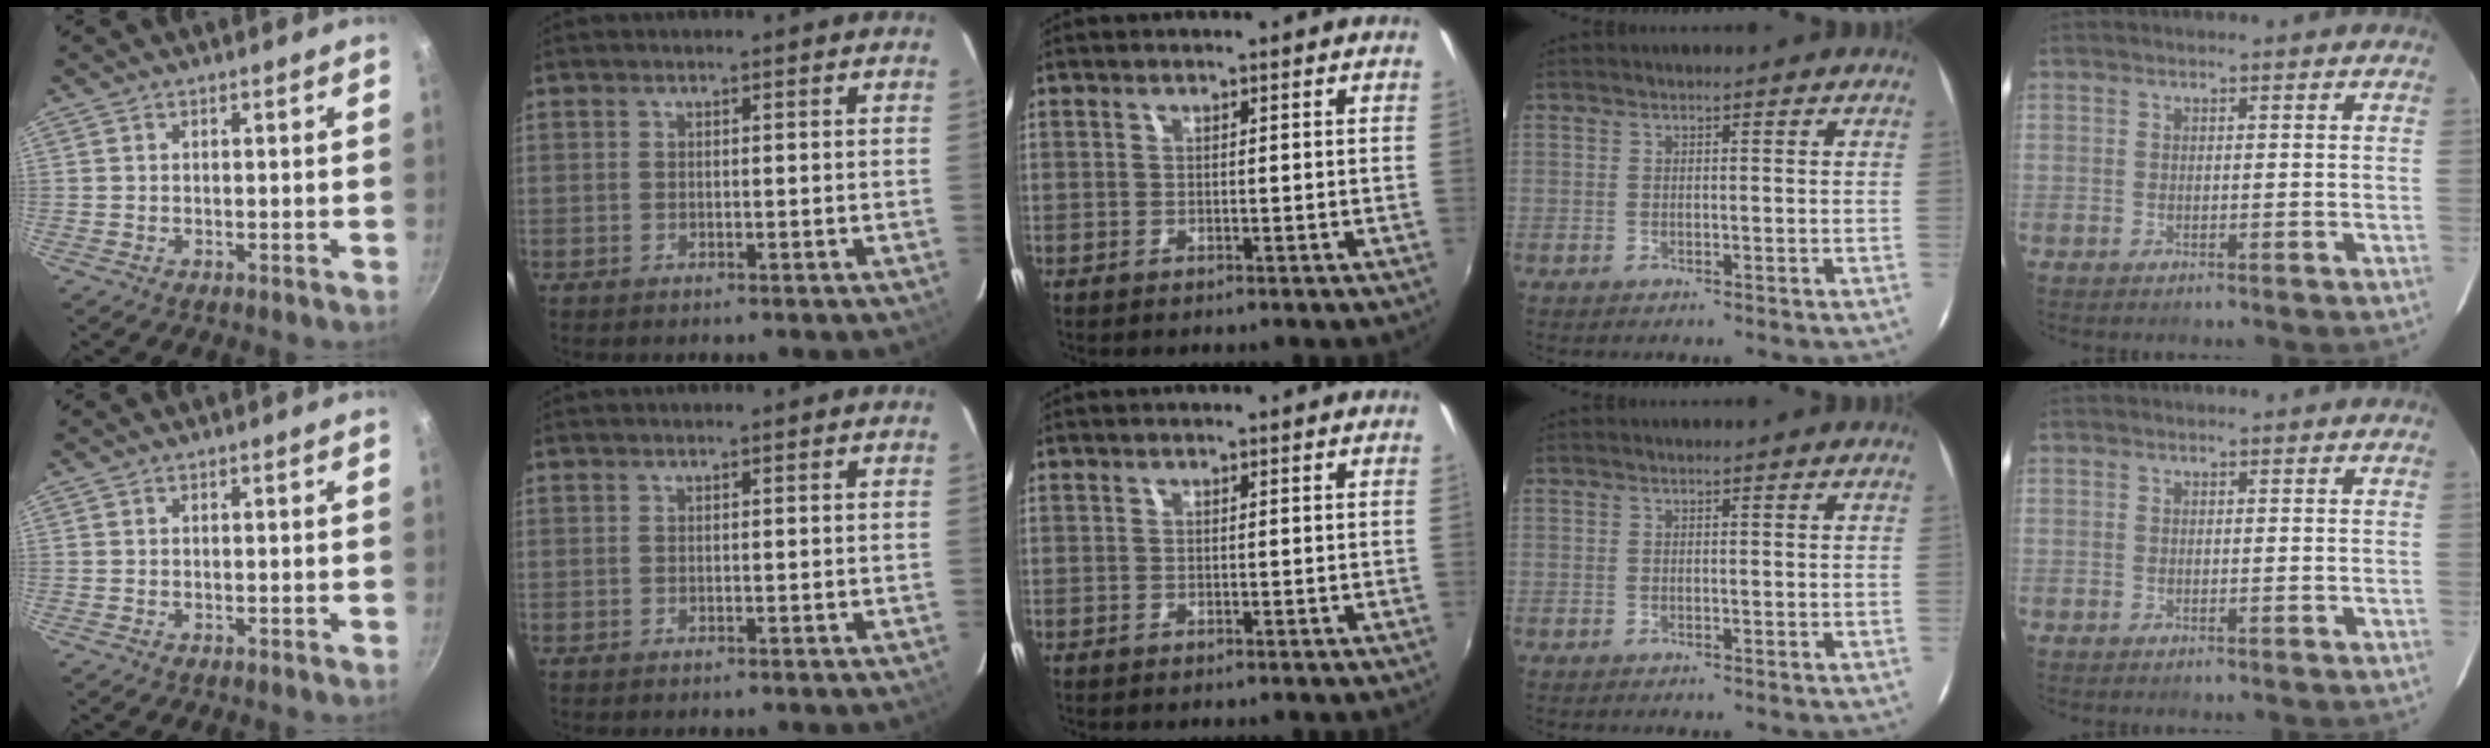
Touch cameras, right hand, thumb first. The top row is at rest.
{}